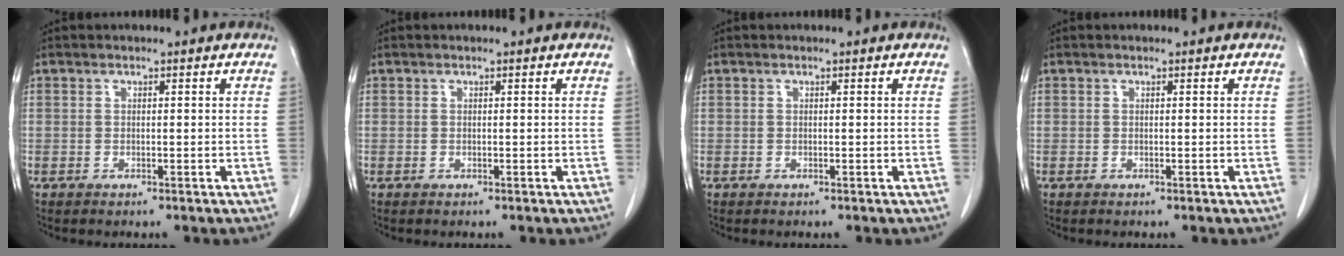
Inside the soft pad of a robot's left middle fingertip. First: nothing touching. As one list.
[{"total": 0.0}, {"total": 0.0}, {"total": 0.0}]